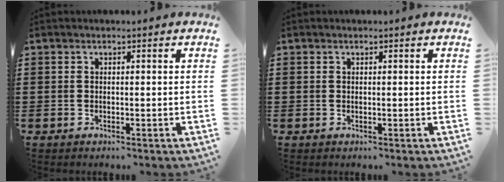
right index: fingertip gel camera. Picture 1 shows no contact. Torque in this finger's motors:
{"motor_torque": [-0.01, 0.01, 0.00, 0.00]}